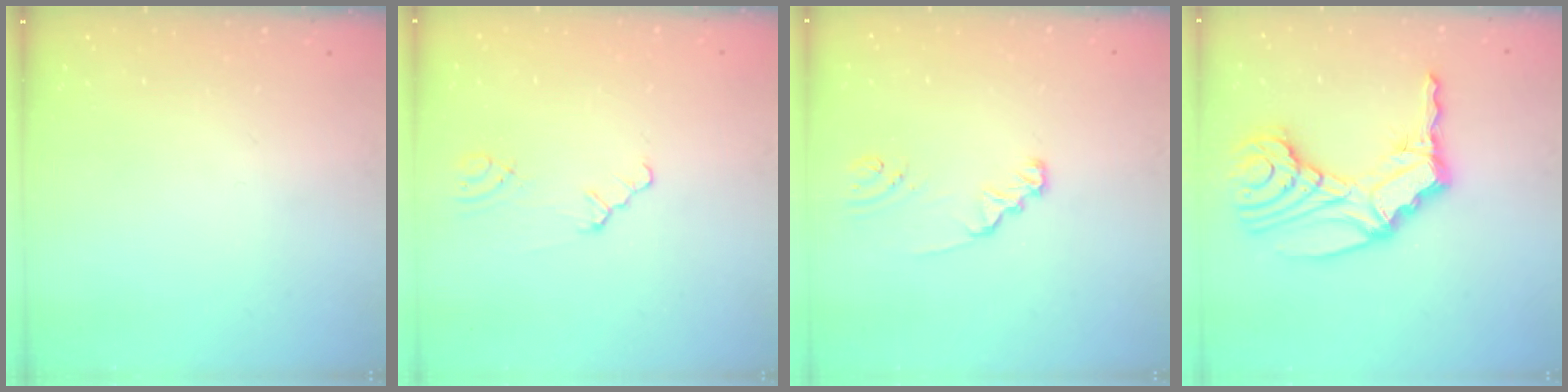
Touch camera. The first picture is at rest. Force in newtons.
{"total": 1.3, "press": 1.3, "slide": 0.3}
{"total": 2.1, "press": 2.1, "slide": 0.2}
{"total": 16.9, "press": 16.7, "slide": 2.1}